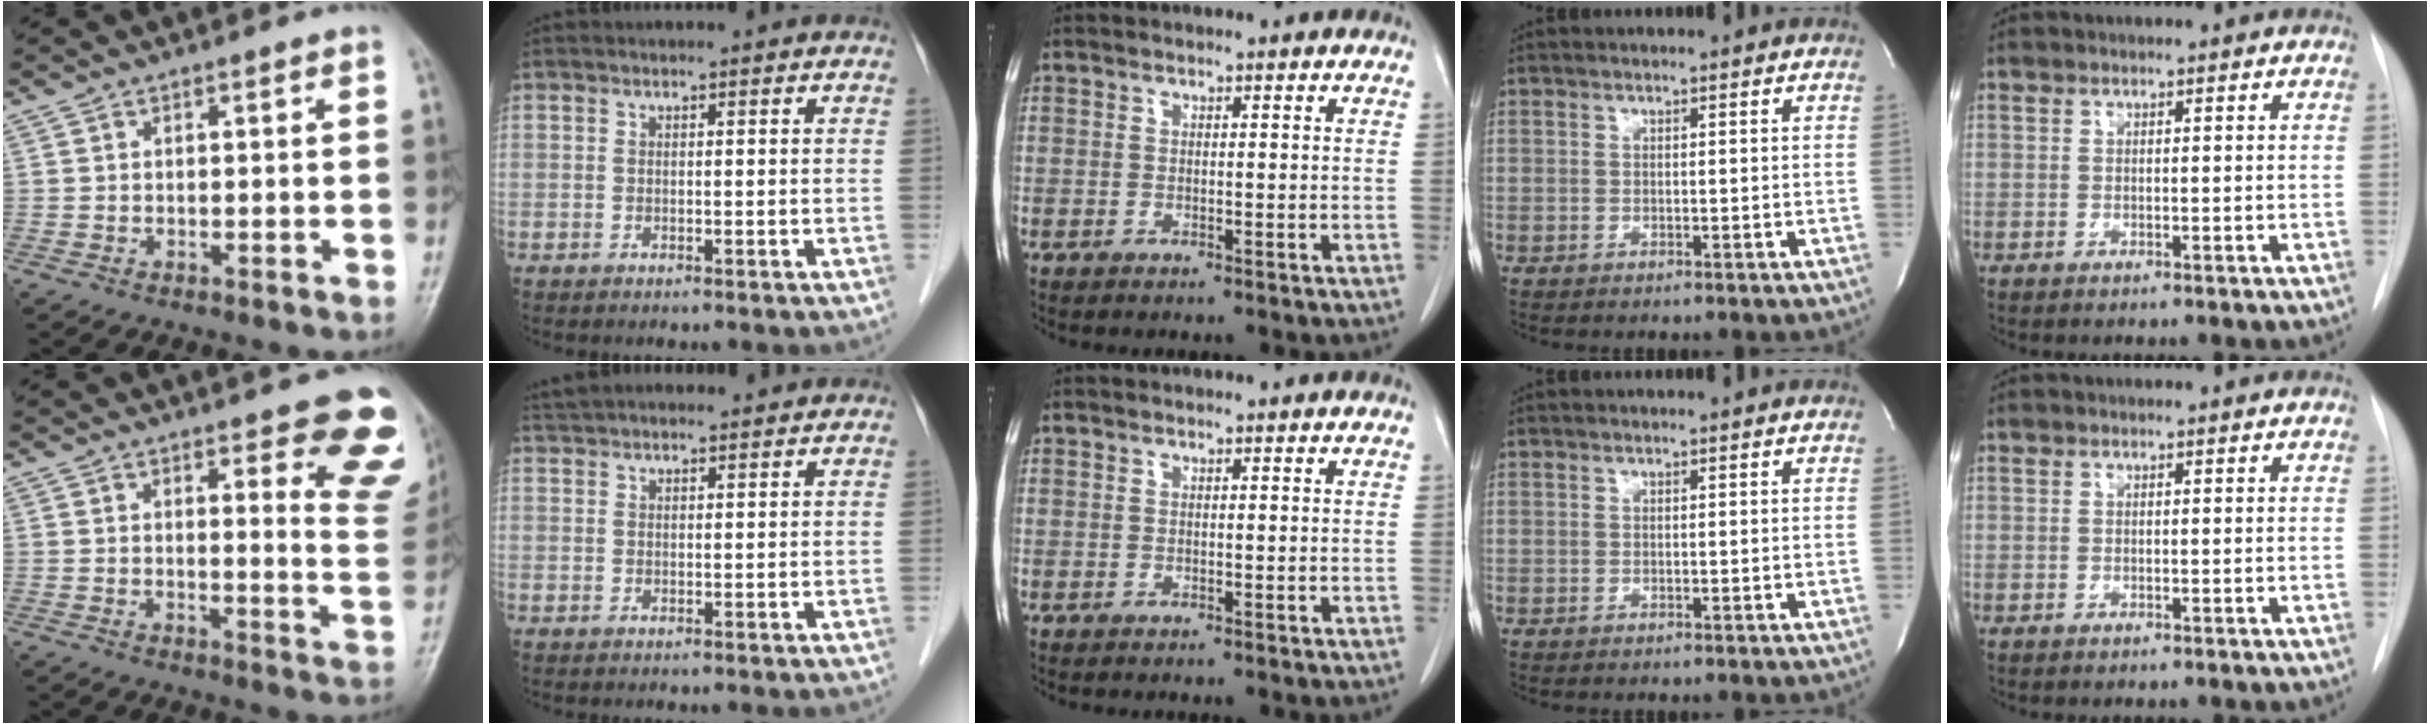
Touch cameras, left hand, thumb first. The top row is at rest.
{"thumb": {"total": 12.6, "force": [8.2, 3.9, 8.6], "torque": [-0.051, -0.053, 0.076]}, "index": {"total": 8.8, "force": [8.0, 1.5, 3.3], "torque": [-0.050, 0.035, 0.123]}}